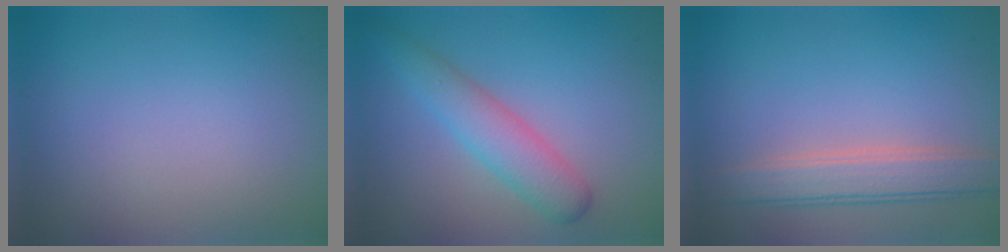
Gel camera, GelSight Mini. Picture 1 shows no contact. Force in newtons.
{"total": 3.8, "press": 3.8, "slide": 0.1}
{"total": 3.6, "press": 3.6, "slide": 0.3}